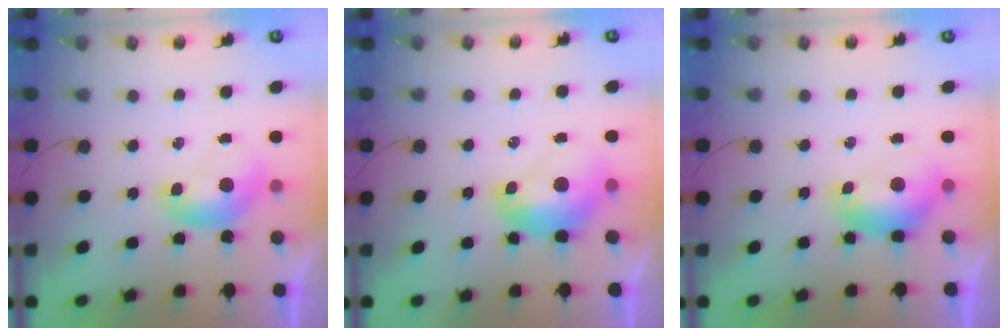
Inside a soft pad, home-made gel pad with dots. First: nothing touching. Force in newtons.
{"total": 2.6, "press": 2.5, "slide": 0.7}
{"total": 0.8, "press": 0.7, "slide": 0.4}